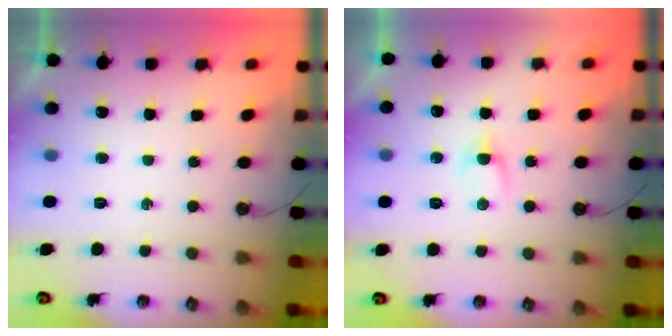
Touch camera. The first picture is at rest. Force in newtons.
{"total": 2.7, "press": 2.6, "slide": 0.4}